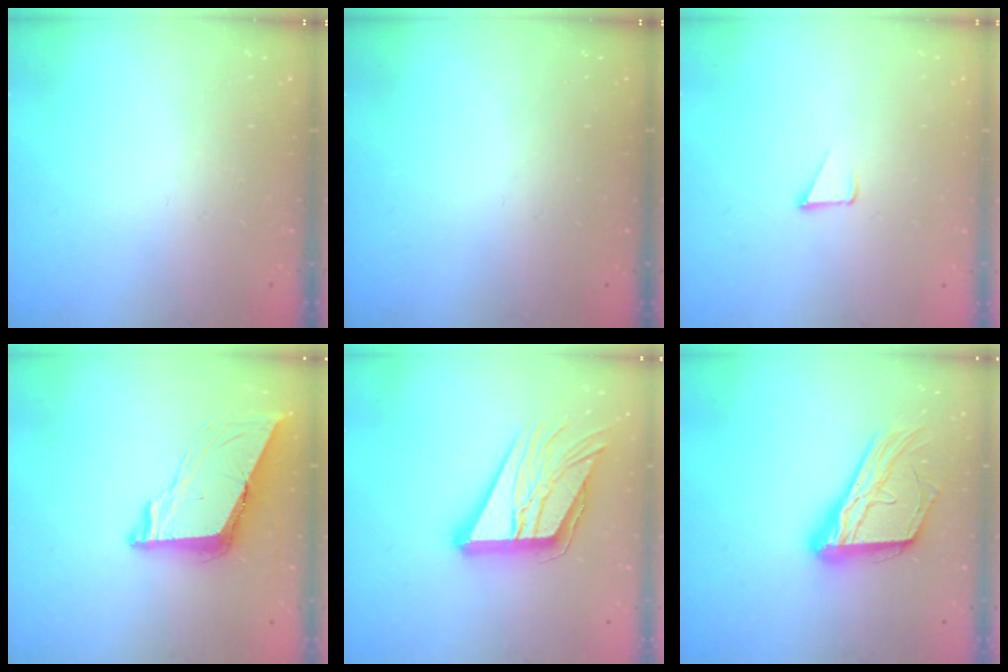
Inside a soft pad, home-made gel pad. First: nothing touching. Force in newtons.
{"total": 0.0}
{"total": 1.5, "press": 1.5, "slide": 0.1}
{"total": 8.4, "press": 8.4, "slide": 0.6}
{"total": 19.1, "press": 19.0, "slide": 2.2}
{"total": 17.9, "press": 17.8, "slide": 1.5}